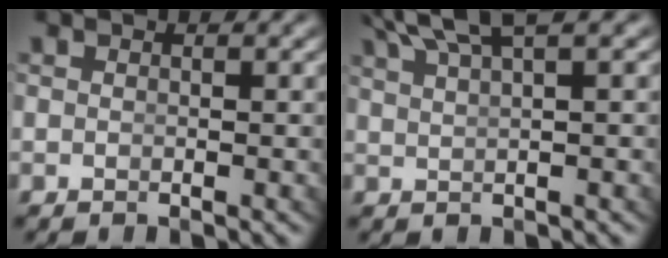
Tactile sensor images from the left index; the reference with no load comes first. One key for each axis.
{"total": 3.6, "fx": 2.8, "fy": 0.1, "fz": 2.3, "tx": -0.034, "ty": 0.007, "tz": 0.054}